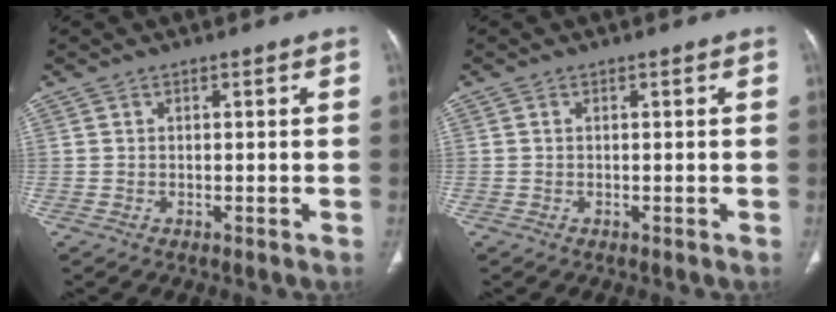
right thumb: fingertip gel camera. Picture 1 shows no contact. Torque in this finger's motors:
{"motor_torque": [-0.65, -0.07, -0.46, 0.22, -0.03]}